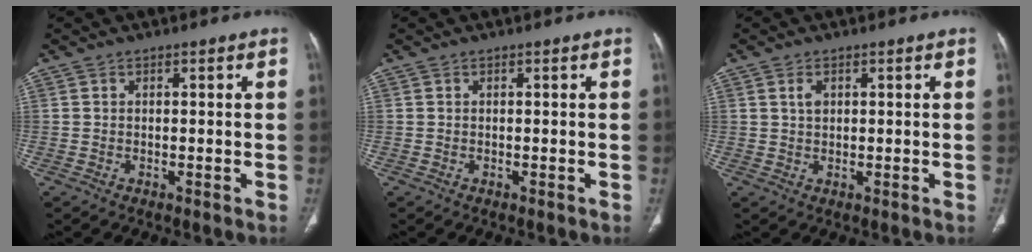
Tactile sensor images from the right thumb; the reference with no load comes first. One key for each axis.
{"total": 0.0}
{"total": 2.0, "fx": 0.7, "fy": 1.3, "fz": 1.3, "tx": -0.023, "ty": -0.001, "tz": 0.016}